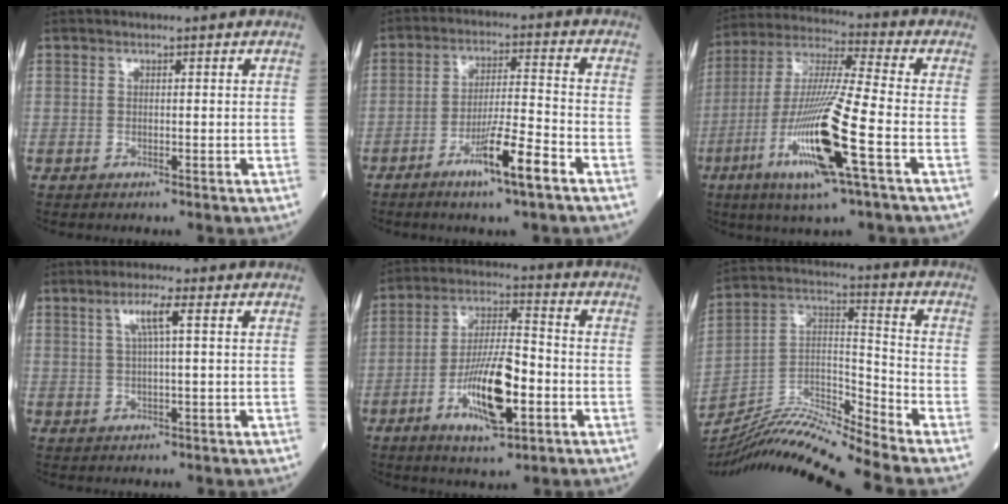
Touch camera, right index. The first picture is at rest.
{"total": 8.6, "force": [-4.9, -0.1, 7.1], "torque": [-0.125, -0.007, -0.087]}
{"total": 17.3, "force": [-6.4, 0.1, 16.1], "torque": [-0.335, -0.022, -0.122]}
{"total": 4.0, "force": [1.3, -0.1, 3.7], "torque": [-0.073, 0.008, 0.025]}
{"total": 12.2, "force": [-4.3, 2.7, 11.1], "torque": [-0.210, -0.001, -0.073]}
{"total": 15.5, "force": [-14.5, -2.5, 5.1], "torque": [-0.091, 0.024, -0.266]}